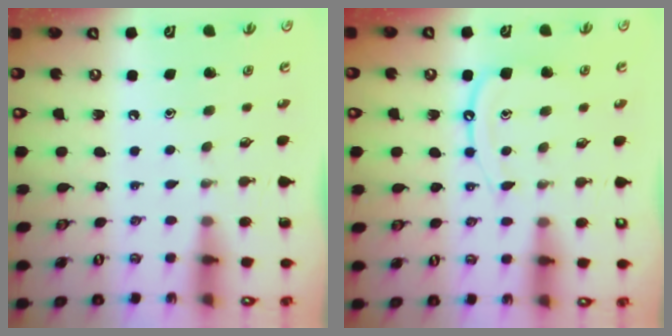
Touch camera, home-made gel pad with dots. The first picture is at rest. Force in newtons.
{"total": 9.9, "press": 9.9, "slide": 0.9}